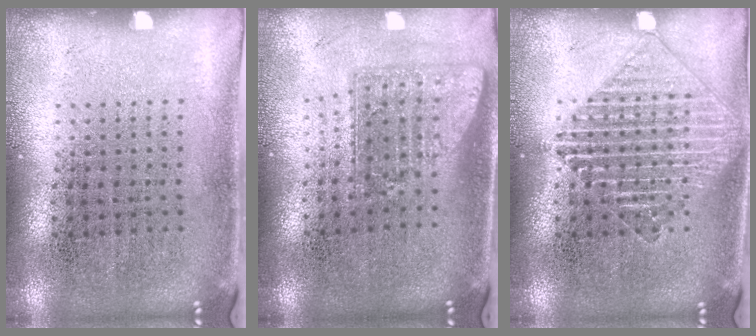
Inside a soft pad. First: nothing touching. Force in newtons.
{"total": 1.6, "press": 1.2, "slide": 1.0}
{"total": 2.8, "press": 2.8, "slide": 0.5}